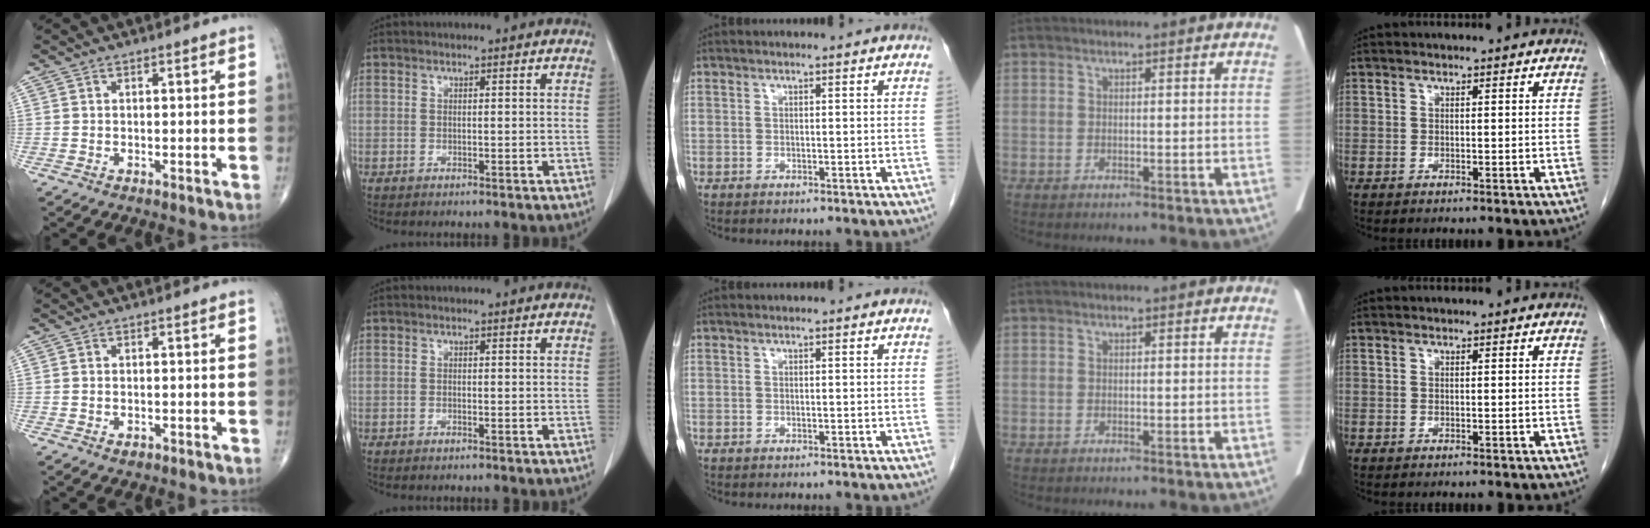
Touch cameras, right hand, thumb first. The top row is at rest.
{"thumb": {"total": 1.1, "force": [-0.5, 0.7, 0.6], "torque": [-0.008, 0.003, -0.005]}, "index": {"total": 0.5, "force": [-0.4, 0.1, 0.3], "torque": [-0.010, -0.001, -0.005]}}